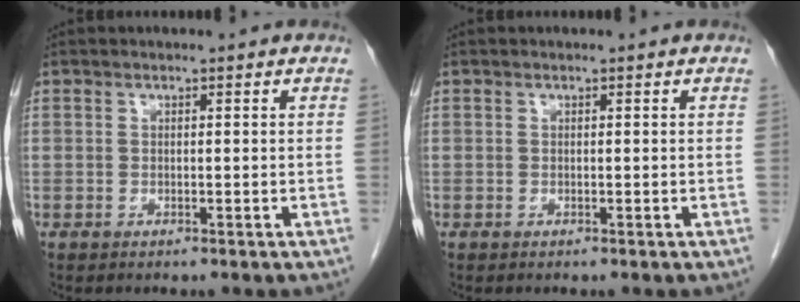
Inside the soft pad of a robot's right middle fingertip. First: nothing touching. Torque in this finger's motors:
{"motor_torque": [0.08, -0.11, 0.01, 0.00]}